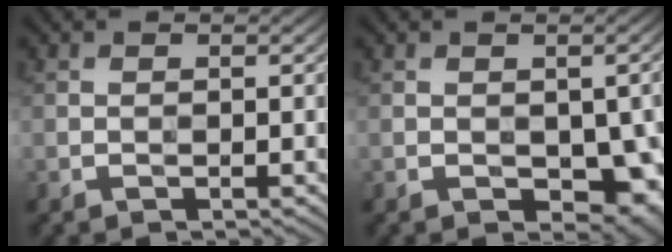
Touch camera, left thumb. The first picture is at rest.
{"total": 7.8, "force": [-2.1, 4.7, 5.9], "torque": [-0.082, -0.028, -0.021]}